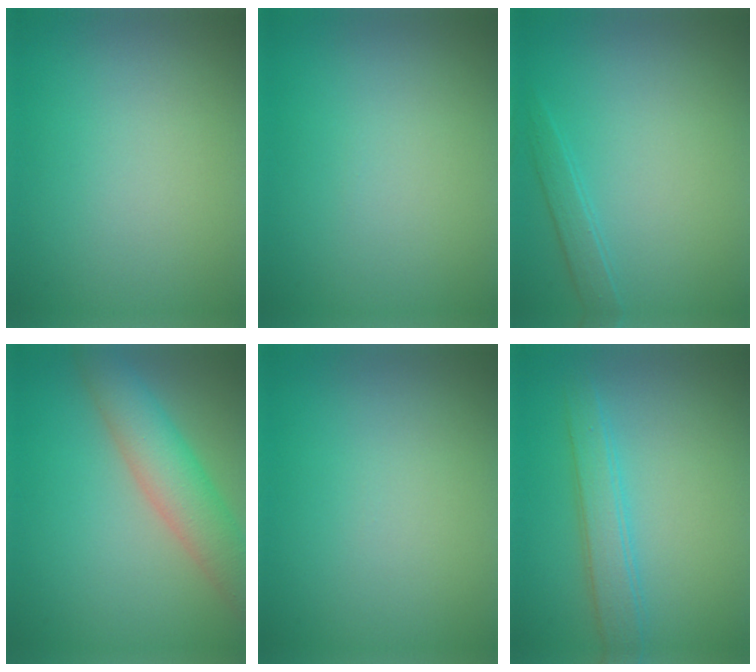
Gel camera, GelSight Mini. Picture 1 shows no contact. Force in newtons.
{"total": 0.0}
{"total": 1.6, "press": 1.6, "slide": 0.1}
{"total": 5.9, "press": 5.9, "slide": 0.2}
{"total": 0.0}
{"total": 3.0, "press": 2.9, "slide": 0.2}